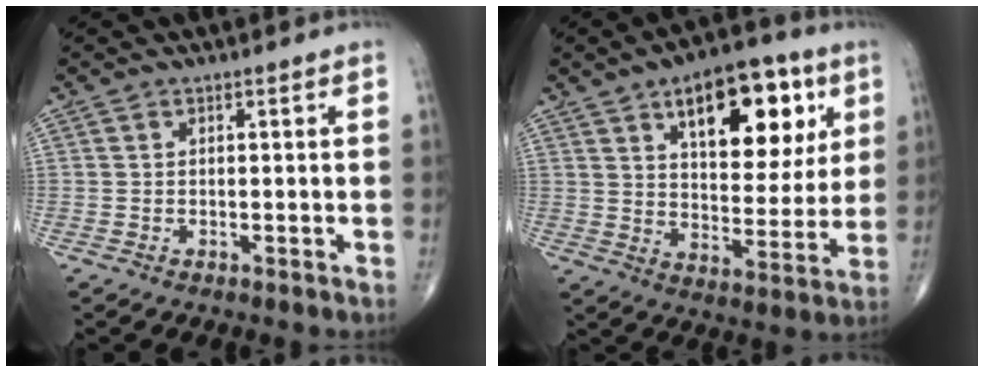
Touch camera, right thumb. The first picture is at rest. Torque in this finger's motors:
{"motor_torque": [-1.45, 2.66, 1.34, 1.43, 0.39]}